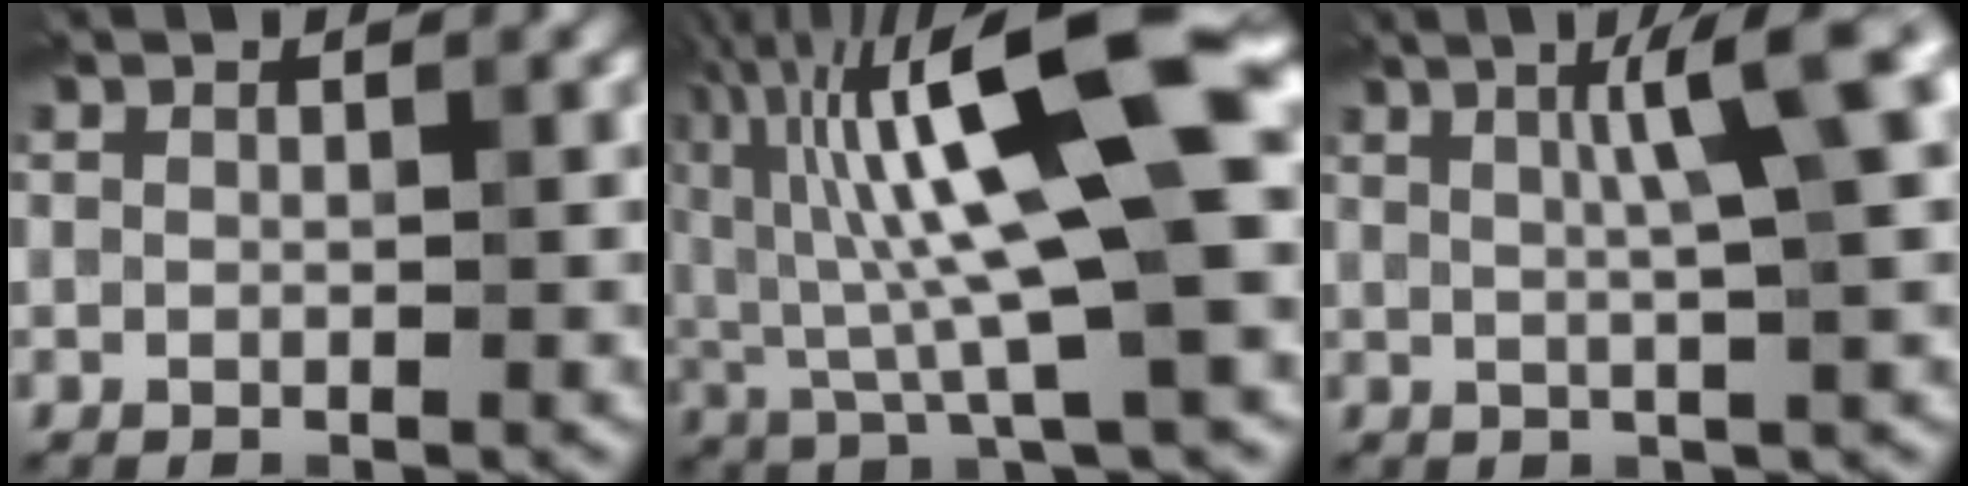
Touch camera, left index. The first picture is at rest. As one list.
[{"total": 15.2, "force": [3.1, 3.4, 14.5], "torque": [-0.244, 0.014, 0.048]}, {"total": 6.7, "force": [2.1, 1.0, 6.3], "torque": [-0.078, 0.019, 0.031]}]